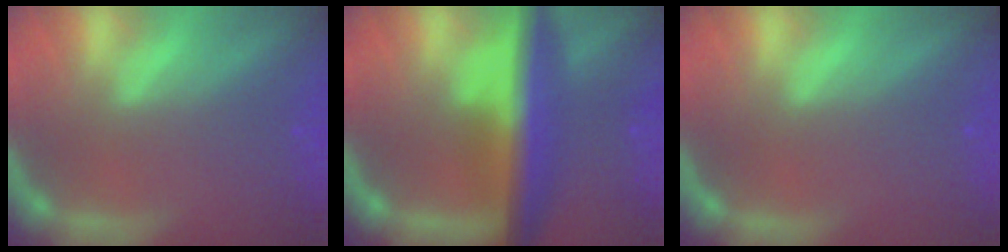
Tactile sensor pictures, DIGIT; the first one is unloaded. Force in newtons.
{"total": 8.5}
{"total": 0.0}